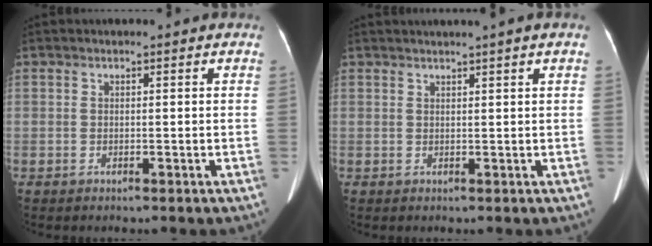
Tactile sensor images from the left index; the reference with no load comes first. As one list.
[{"total": 2.7, "force": [2.0, -0.7, 1.7], "torque": [-0.022, 0.016, 0.035]}]